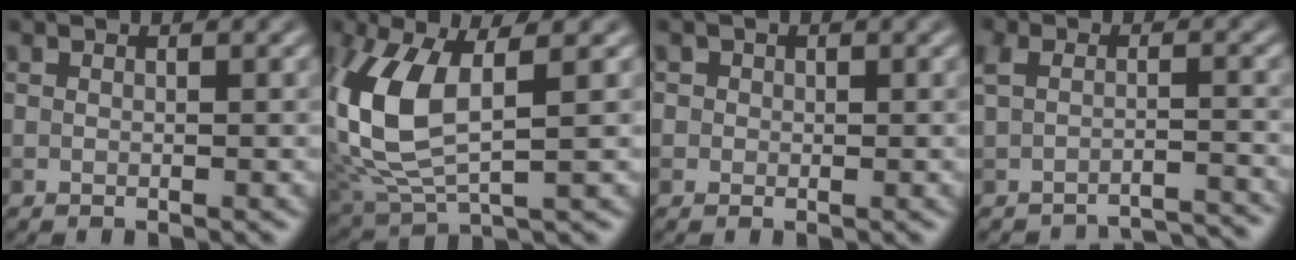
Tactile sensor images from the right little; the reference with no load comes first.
{"total": 8.9, "force": [0.9, 4.1, 7.8], "torque": [-0.197, -0.005, 0.020]}
{"total": 1.1, "force": [0.2, 1.0, 0.3], "torque": [0.003, -0.001, 0.004]}
{"total": 4.4, "force": [-3.9, 1.3, 1.7], "torque": [-0.028, -0.016, -0.057]}